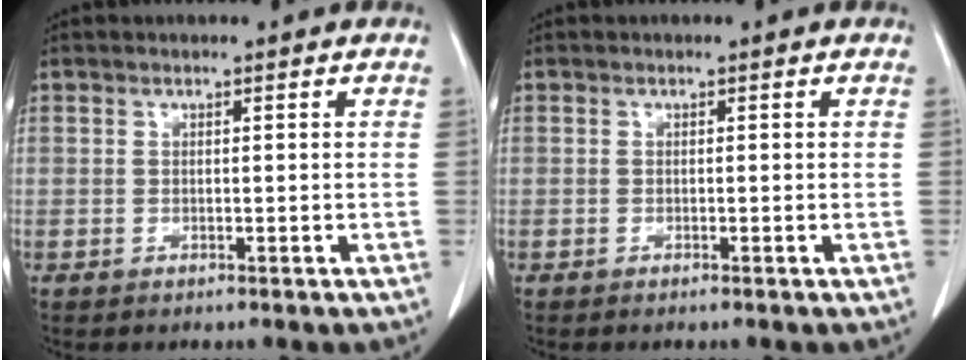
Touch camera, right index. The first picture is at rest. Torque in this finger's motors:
{"motor_torque": [-0.02, 0.00, 0.04, 0.01]}